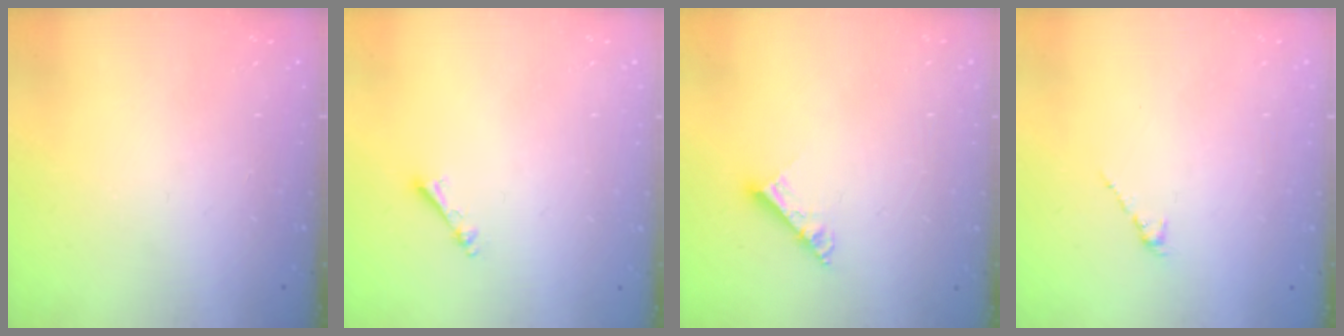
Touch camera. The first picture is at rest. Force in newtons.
{"total": 2.5, "press": 2.5, "slide": 0.3}
{"total": 6.6, "press": 6.5, "slide": 0.7}
{"total": 1.3, "press": 1.2, "slide": 0.5}